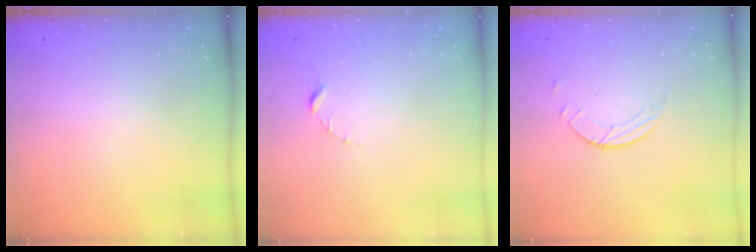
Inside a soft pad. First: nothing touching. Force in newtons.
{"total": 1.5, "press": 1.5, "slide": 0.2}
{"total": 1.7, "press": 1.7, "slide": 0.2}